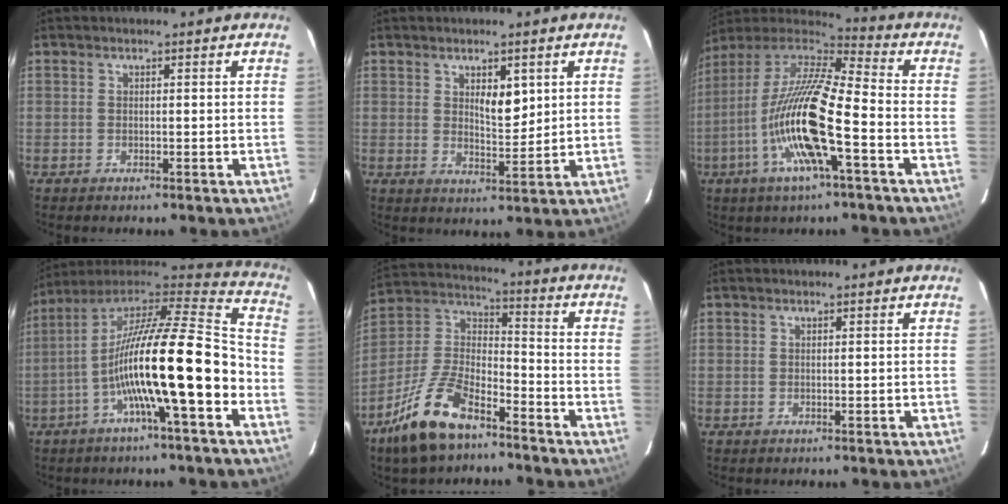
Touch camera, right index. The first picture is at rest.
{"total": 4.4, "force": [1.8, 1.8, 3.6], "torque": [-0.058, -0.006, 0.034]}
{"total": 17.9, "force": [-5.2, 2.1, 17.0], "torque": [-0.344, -0.004, -0.100]}
{"total": 20.3, "force": [-5.6, 1.5, 19.4], "torque": [-0.333, 0.012, -0.099]}
{"total": 14.0, "force": [-9.6, 5.0, 8.9], "torque": [-0.190, 0.003, -0.183]}
{"total": 0.0}